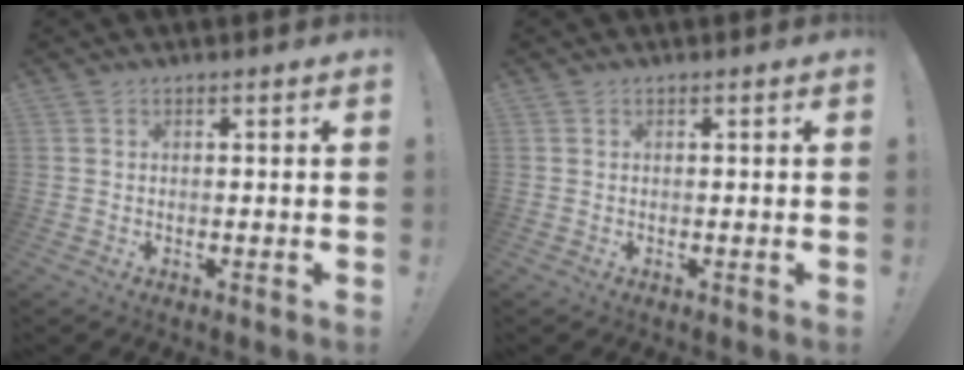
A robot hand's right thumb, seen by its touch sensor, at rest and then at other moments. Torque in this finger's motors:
{"motor_torque": [0.00, 0.00, 0.06, -0.11, 0.01]}